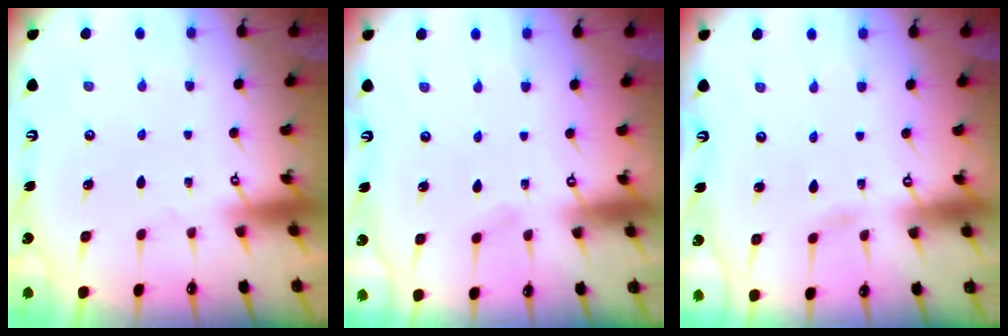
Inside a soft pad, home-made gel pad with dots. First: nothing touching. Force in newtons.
{"total": 3.4, "press": 3.4, "slide": 0.4}
{"total": 1.5, "press": 1.5, "slide": 0.2}